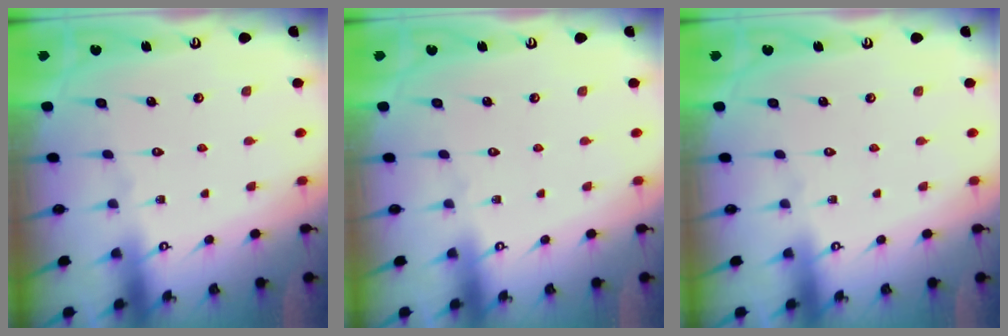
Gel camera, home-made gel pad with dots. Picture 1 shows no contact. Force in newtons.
{"total": 0.0}
{"total": 0.0}